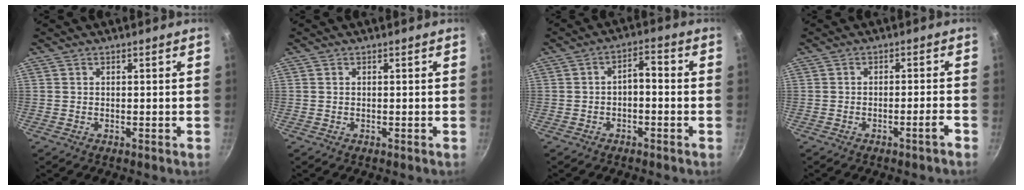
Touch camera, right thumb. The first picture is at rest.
{"total": 0.0}
{"total": 3.9, "force": [-1.1, 1.9, 3.2], "torque": [-0.045, 0.026, -0.019]}
{"total": 2.7, "force": [-1.7, -0.1, 2.0], "torque": [-0.031, 0.018, -0.021]}